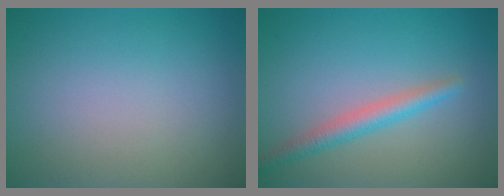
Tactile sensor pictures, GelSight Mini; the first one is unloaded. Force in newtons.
{"total": 2.5, "press": 2.5, "slide": 0.1}